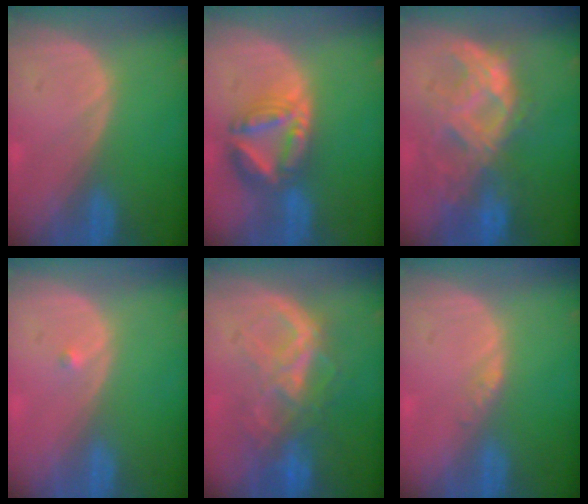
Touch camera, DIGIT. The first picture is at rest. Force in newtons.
{"total": 8.3, "press": 7.1, "slide": 4.2}
{"total": 9.3, "press": 8.8, "slide": 2.9}
{"total": 0.5, "press": 0.4, "slide": 0.3}
{"total": 8.3, "press": 7.7, "slide": 3.2}
{"total": 1.1, "press": 1.1, "slide": 0.1}